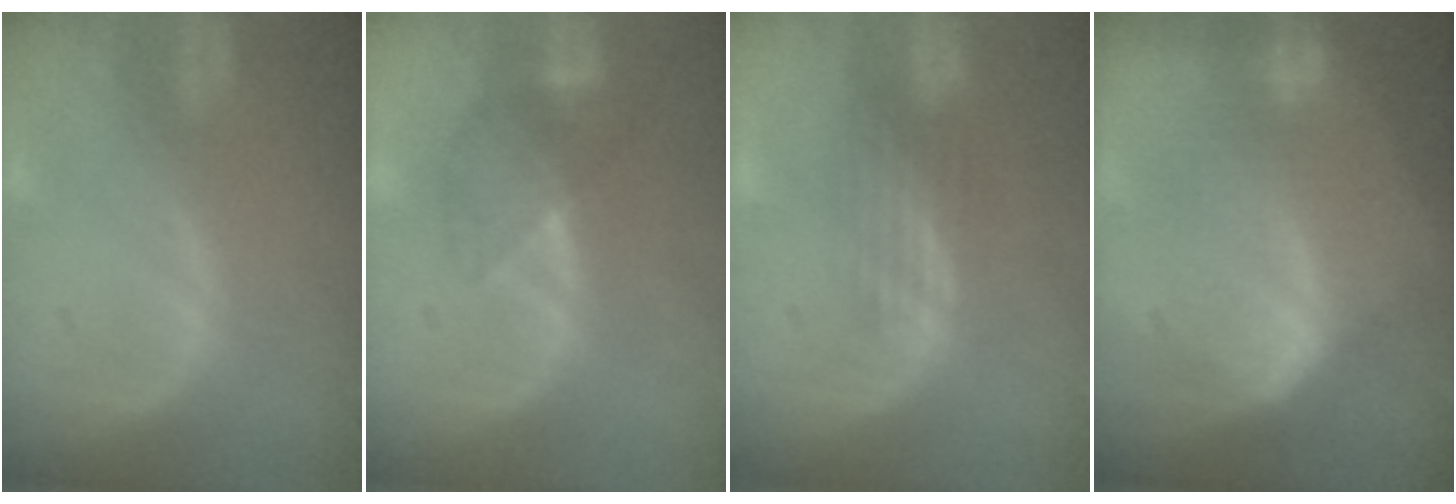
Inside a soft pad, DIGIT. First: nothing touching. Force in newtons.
{"total": 4.2, "press": 4.2, "slide": 0.4}
{"total": 4.1, "press": 3.4, "slide": 2.3}
{"total": 7.8, "press": 7.8, "slide": 0.1}